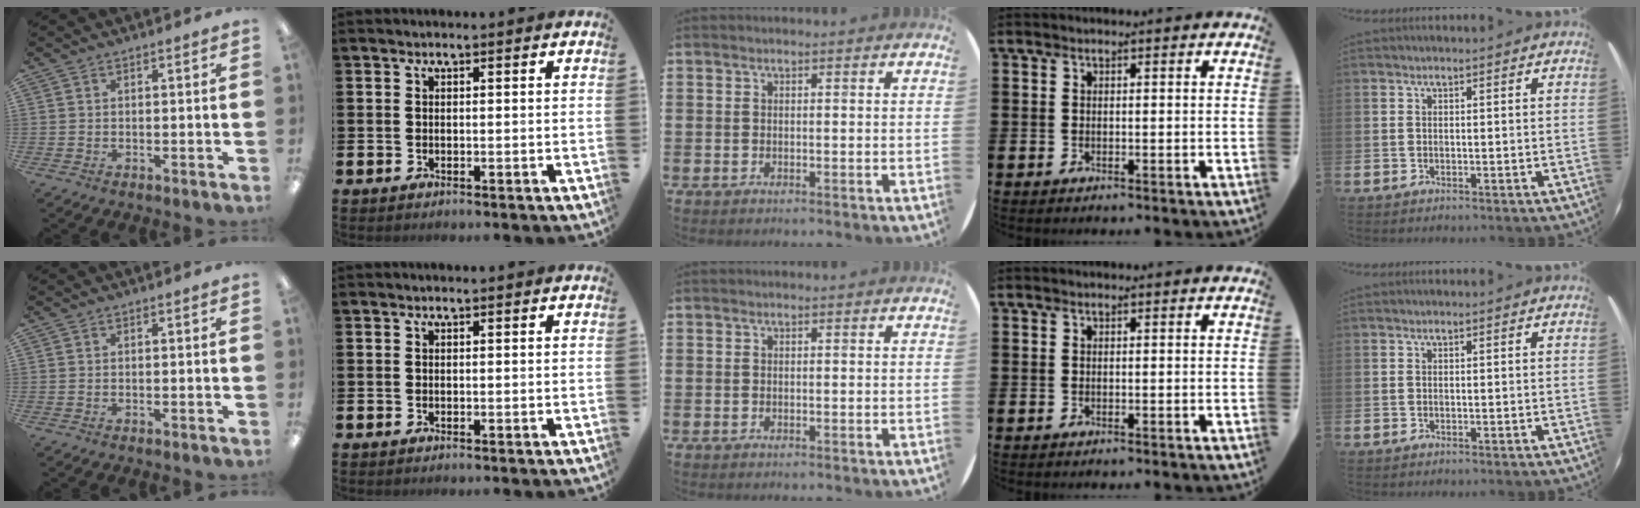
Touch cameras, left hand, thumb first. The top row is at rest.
{}